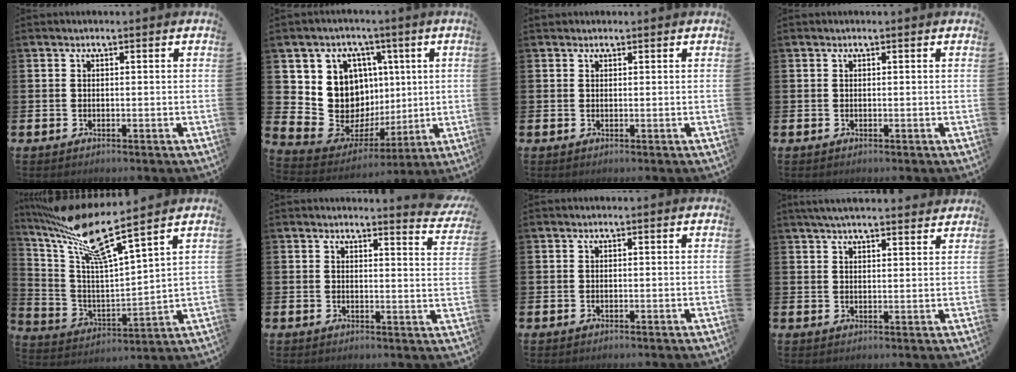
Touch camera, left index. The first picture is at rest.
{"total": 9.9, "force": [2.2, 9.4, 2.4], "torque": [-0.105, -0.041, 0.044]}
{"total": 1.0, "force": [0.8, 0.5, -0.1], "torque": [0.016, -0.003, 0.013]}
{"total": 0.0}
{"total": 11.3, "force": [9.0, 1.4, 6.8], "torque": [-0.164, -0.056, 0.145]}
{"total": 3.3, "force": [3.2, -0.2, 0.3], "torque": [0.011, -0.031, 0.053]}
{"total": 0.0}
{"total": 4.1, "force": [4.0, 0.4, 1.1], "torque": [-0.026, -0.011, 0.072]}